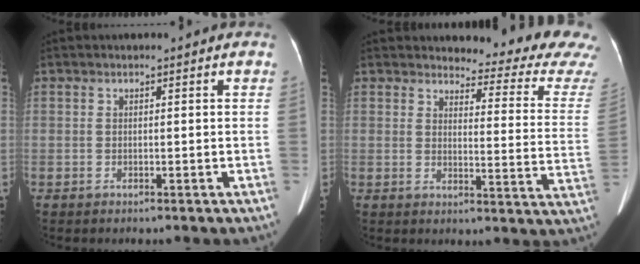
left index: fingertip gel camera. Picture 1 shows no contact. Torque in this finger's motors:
{"motor_torque": [-0.07, -0.11, -0.11, -0.01]}